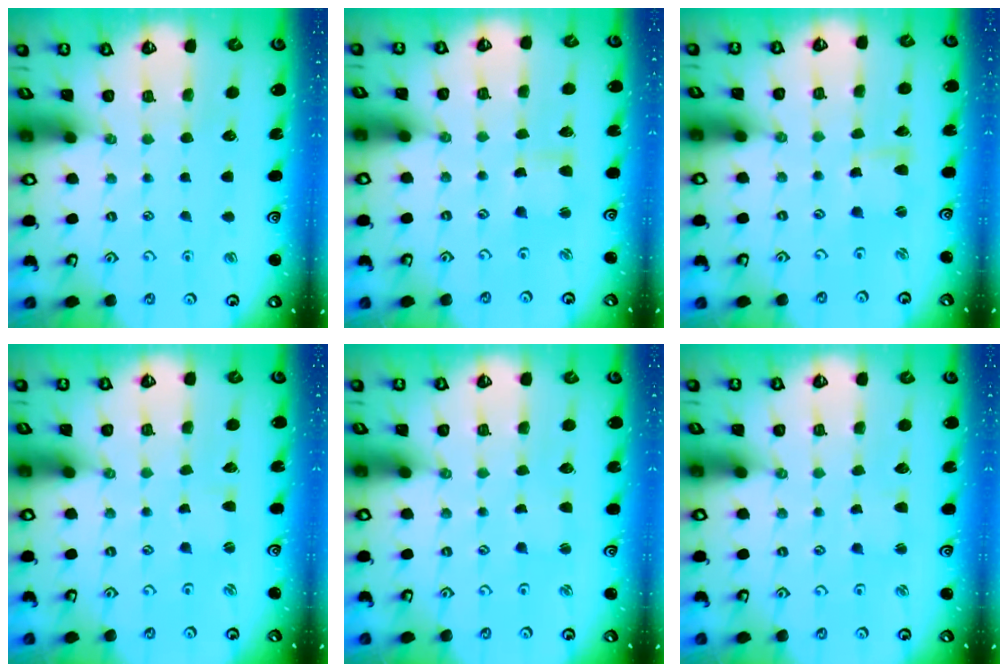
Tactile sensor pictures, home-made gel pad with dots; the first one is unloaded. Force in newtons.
{"total": 2.7, "press": 2.7, "slide": 0.3}
{"total": 2.1, "press": 2.1, "slide": 0.2}
{"total": 1.4, "press": 1.3, "slide": 0.3}
{"total": 1.6, "press": 1.6, "slide": 0.3}
{"total": 1.8, "press": 1.8, "slide": 0.3}